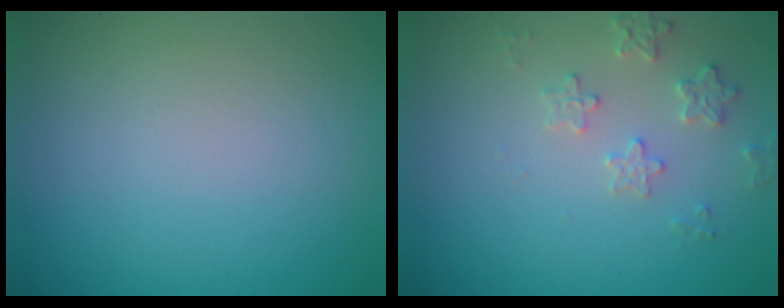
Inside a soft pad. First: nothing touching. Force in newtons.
{"total": 2.2, "press": 2.1, "slide": 0.4}